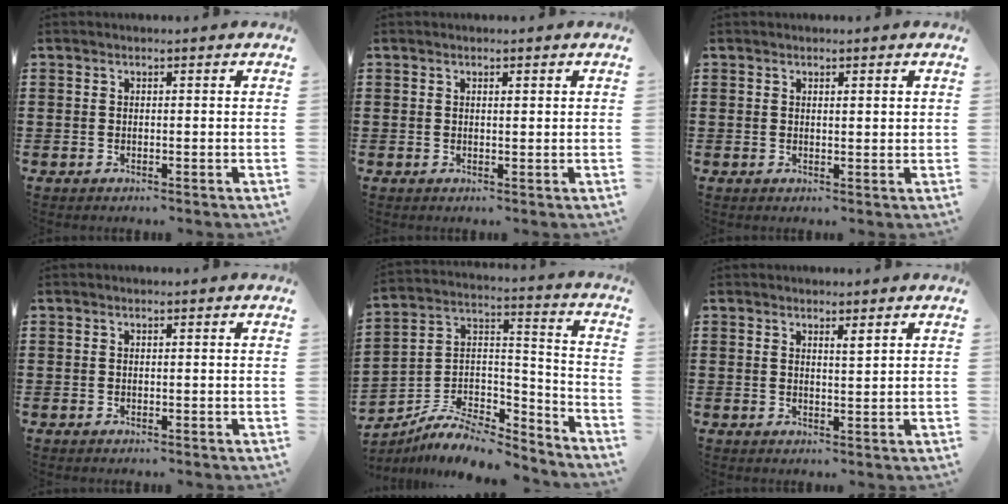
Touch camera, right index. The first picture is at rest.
{"total": 0.6, "force": [0.3, 0.2, 0.4], "torque": [-0.009, 0.001, 0.005]}
{"total": 0.8, "force": [0.5, 0.2, 0.5], "torque": [-0.011, 0.002, 0.009]}
{"total": 0.0}
{"total": 8.2, "force": [-6.7, 3.2, 3.4], "torque": [-0.067, 0.014, -0.130]}
{"total": 1.5, "force": [1.2, 0.1, 0.9], "torque": [-0.011, -0.002, 0.020]}